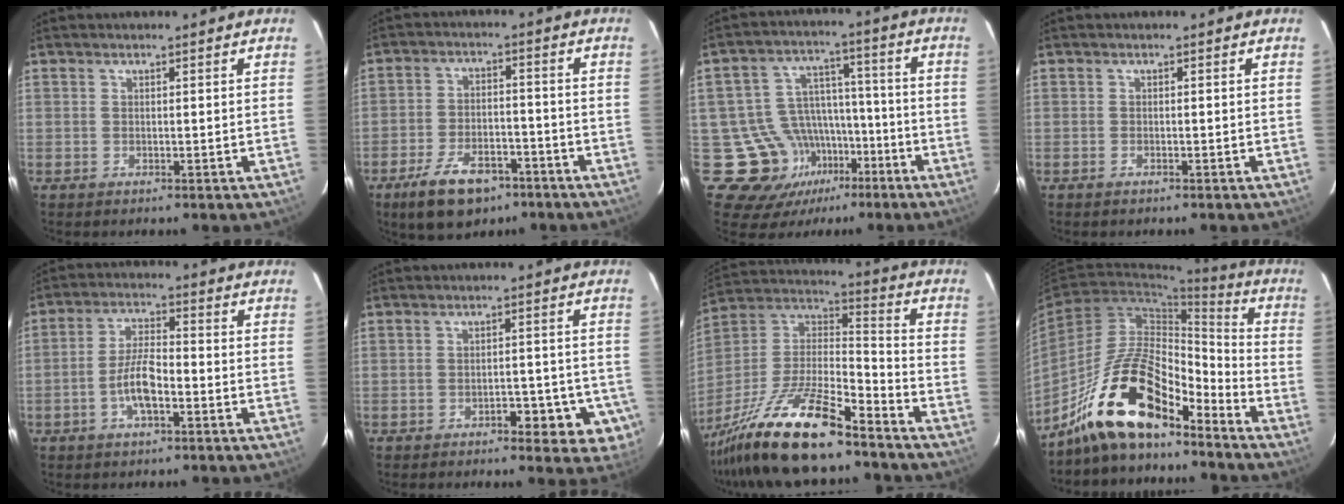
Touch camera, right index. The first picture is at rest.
{"total": 9.8, "force": [-6.4, 4.6, 5.8], "torque": [-0.113, -0.004, -0.106]}
{"total": 14.2, "force": [-5.7, 12.4, 4.0], "torque": [-0.076, 0.062, -0.071]}
{"total": 0.5, "force": [-0.4, 0.1, 0.3], "torque": [-0.011, -0.001, -0.005]}
{"total": 6.6, "force": [-2.3, 1.8, 5.9], "torque": [-0.120, 0.010, -0.045]}
{"total": 7.2, "force": [-3.9, 3.1, 5.3], "torque": [-0.044, 0.008, -0.048]}
{"total": 19.7, "force": [-15.1, 3.3, 12.3], "torque": [-0.271, -0.016, -0.282]}
{"total": 14.3, "force": [-10.9, 4.4, 8.3], "torque": [-0.149, 0.028, -0.194]}